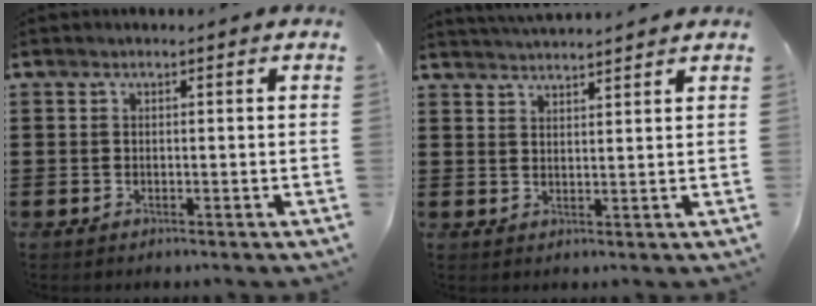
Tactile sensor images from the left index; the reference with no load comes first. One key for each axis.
{"total": 2.6, "fx": 2.6, "fy": -0.4, "fz": 0.1, "tx": -0.008, "ty": -0.011, "tz": 0.049}